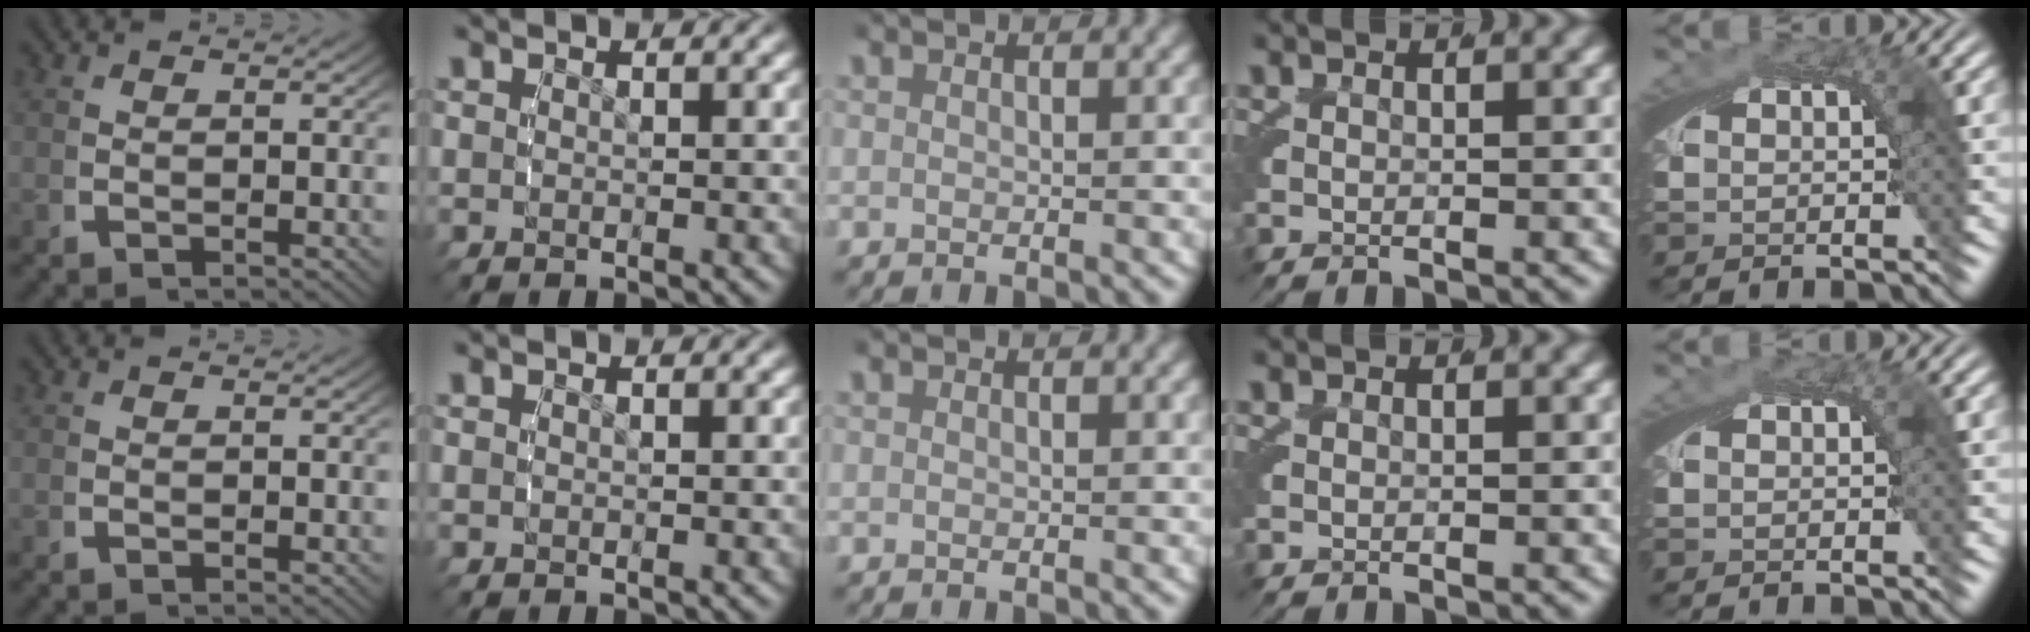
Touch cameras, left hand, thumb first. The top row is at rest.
{}